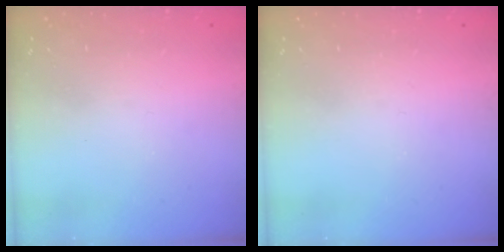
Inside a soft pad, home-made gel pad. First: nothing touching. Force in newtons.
{"total": 0.0}